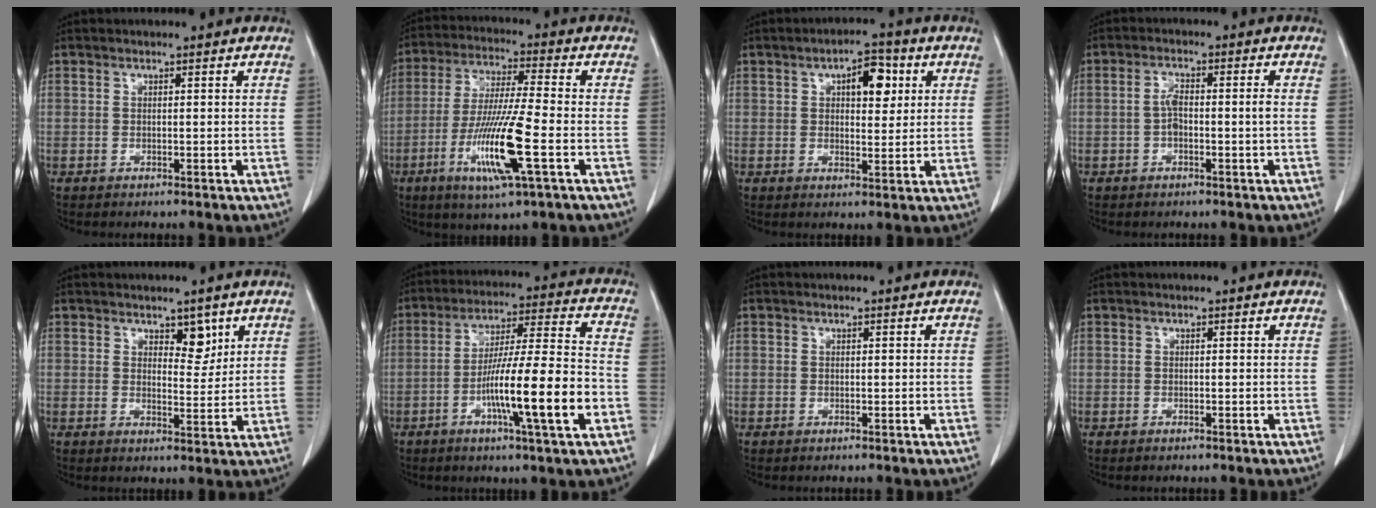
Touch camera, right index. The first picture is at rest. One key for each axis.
{"total": 13.4, "fx": -4.4, "fy": 0.2, "fz": 12.7, "tx": -0.252, "ty": -0.022, "tz": -0.085}
{"total": 6.4, "fx": 2.2, "fy": 2.8, "fz": 5.3, "tx": -0.077, "ty": 0.013, "tz": 0.033}
{"total": 3.4, "fx": -0.6, "fy": 0.6, "fz": 3.3, "tx": -0.064, "ty": 0.010, "tz": -0.011}
{"total": 3.7, "fx": 2.3, "fy": 1.8, "fz": 2.3, "tx": -0.024, "ty": -0.007, "tz": 0.037}
{"total": 15.6, "fx": -5.1, "fy": 0.2, "fz": 14.8, "tx": -0.252, "ty": -0.003, "tz": -0.087}
{"total": 0.0}
{"total": 0.0}